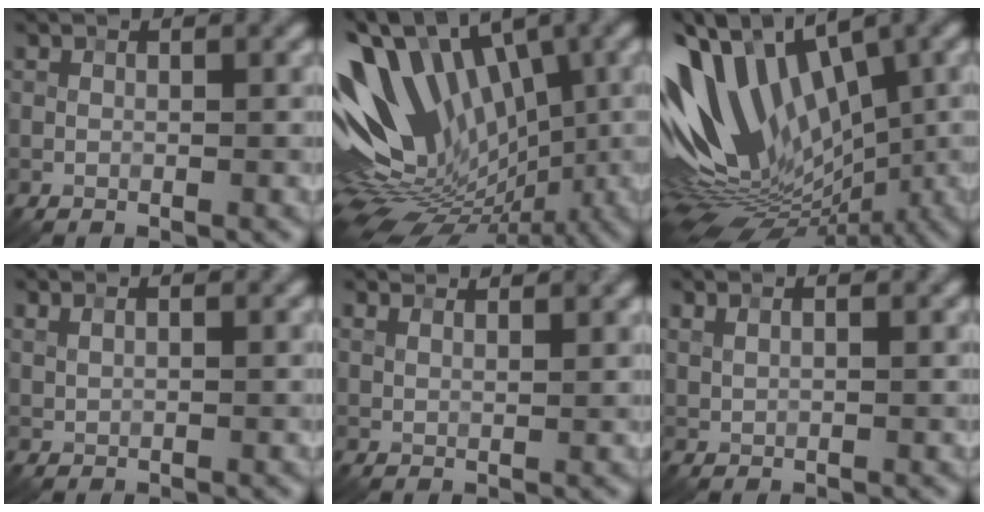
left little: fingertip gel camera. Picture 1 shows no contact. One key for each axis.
{"total": 14.0, "fx": 2.3, "fy": 9.1, "fz": 10.4, "tx": -0.188, "ty": 0.022, "tz": 0.031}
{"total": 15.1, "fx": 1.8, "fy": 9.1, "fz": 11.9, "tx": -0.237, "ty": 0.013, "tz": 0.035}
{"total": 3.6, "fx": 2.7, "fy": 1.5, "fz": 1.9, "tx": -0.018, "ty": 0.027, "tz": 0.021}
{"total": 6.6, "fx": 5.5, "fy": 2.1, "fz": 3.0, "tx": -0.053, "ty": 0.022, "tz": 0.076}
{"total": 4.1, "fx": 3.0, "fy": 1.6, "fz": 2.2, "tx": -0.021, "ty": 0.030, "tz": 0.025}